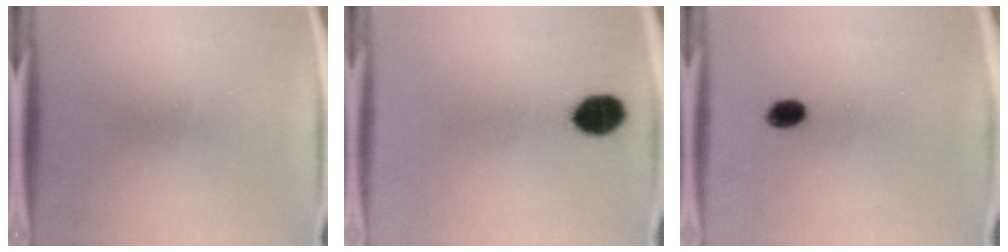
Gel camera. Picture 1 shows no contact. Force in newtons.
{"total": 7.4}
{"total": 3.3}